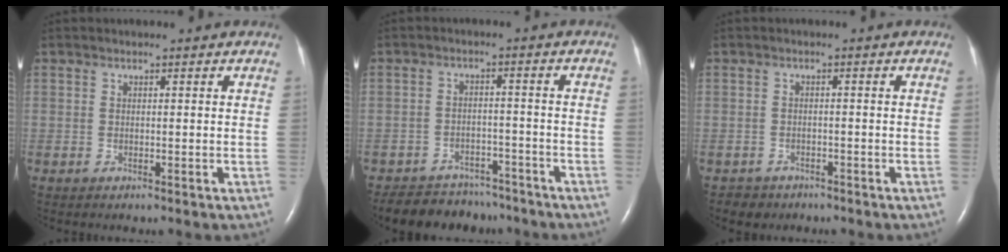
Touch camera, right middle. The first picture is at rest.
{"total": 10.7, "force": [-9.5, 4.5, 2.1], "torque": [-0.034, 0.006, -0.130]}
{"total": 2.4, "force": [-1.8, 1.6, -0.1], "torque": [-0.010, 0.005, -0.028]}